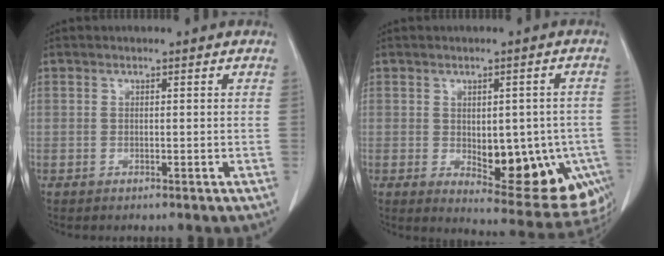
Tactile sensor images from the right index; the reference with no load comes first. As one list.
[{"total": 15.5, "force": [-4.1, 6.9, 13.2], "torque": [-0.120, 0.007, -0.028]}]